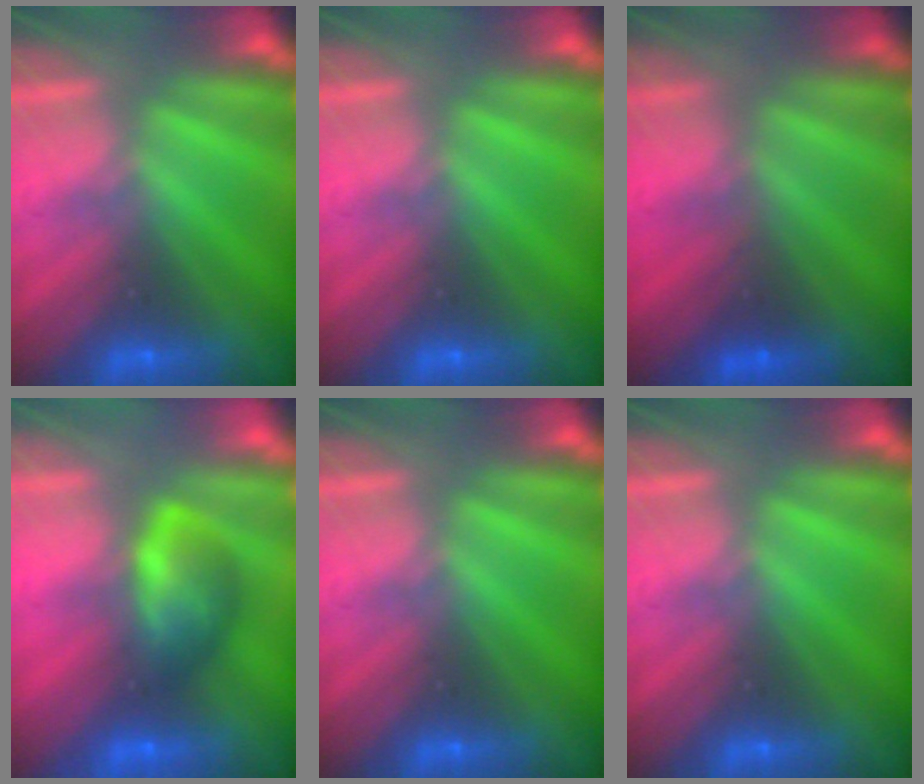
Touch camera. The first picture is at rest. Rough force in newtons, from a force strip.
{"total": 0.0}
{"total": 1.7}
{"total": 7.0}
{"total": 0.0}
{"total": 0.0}